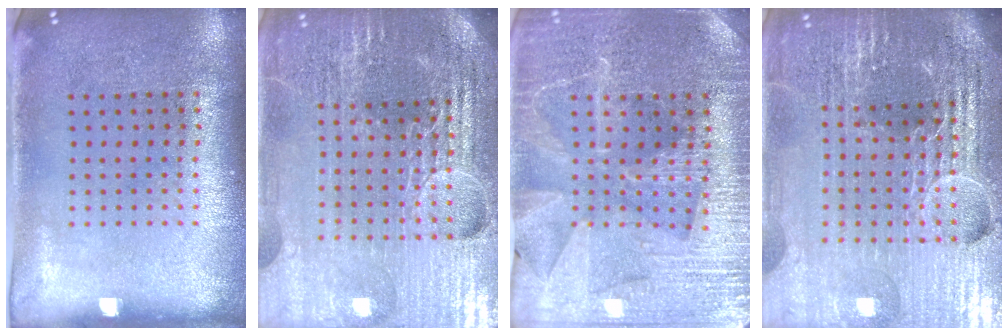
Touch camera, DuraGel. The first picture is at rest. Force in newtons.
{"total": 6.0, "press": 5.3, "slide": 2.8}
{"total": 3.8, "press": 3.7, "slide": 1.2}
{"total": 6.5, "press": 5.7, "slide": 3.1}